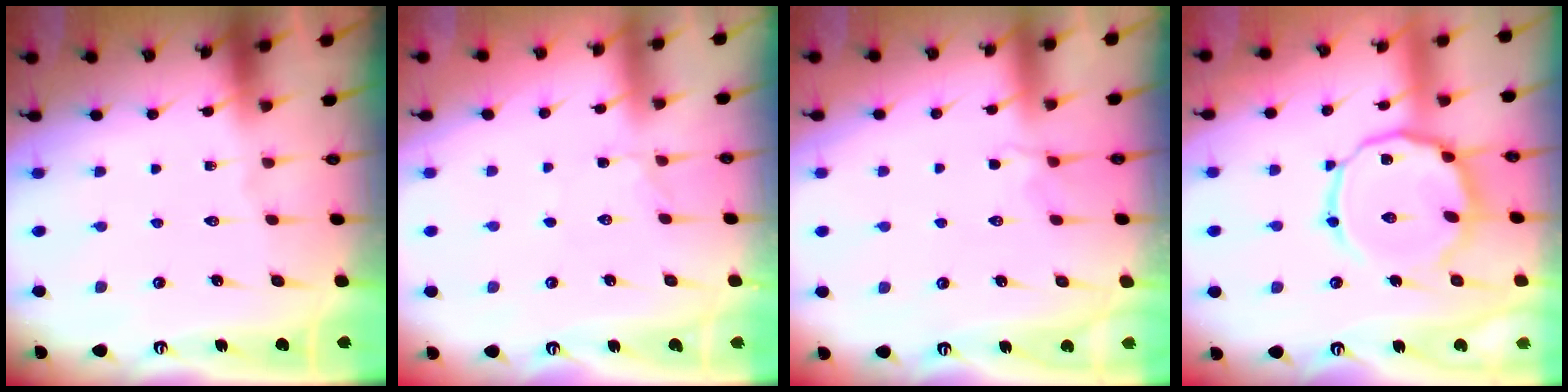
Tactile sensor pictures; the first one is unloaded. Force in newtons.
{"total": 1.8, "press": 1.8, "slide": 0.4}
{"total": 2.1, "press": 1.3, "slide": 1.6}
{"total": 13.4, "press": 13.3, "slide": 1.2}